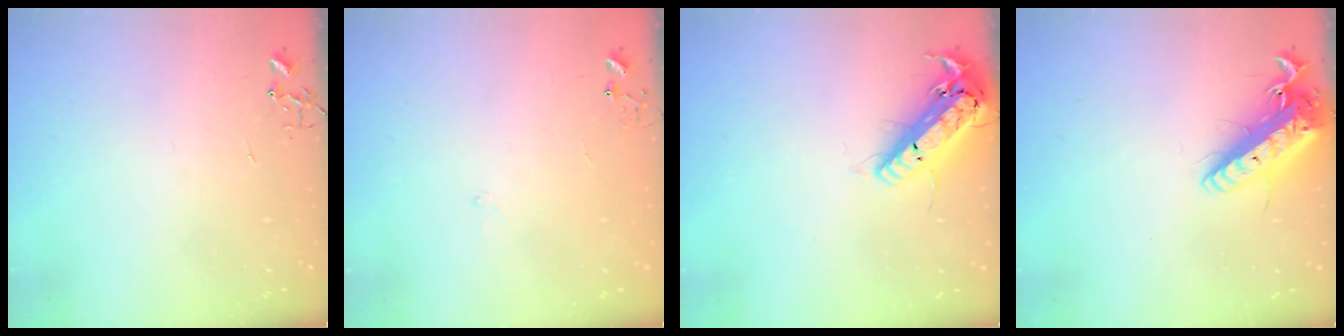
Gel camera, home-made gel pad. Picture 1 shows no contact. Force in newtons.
{"total": 5.8, "press": 5.8, "slide": 0.7}
{"total": 18.4, "press": 18.1, "slide": 3.2}
{"total": 17.4, "press": 17.0, "slide": 3.4}